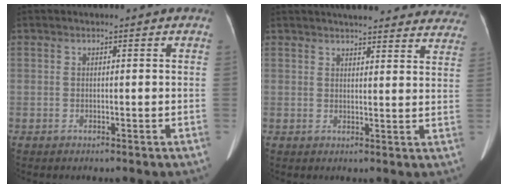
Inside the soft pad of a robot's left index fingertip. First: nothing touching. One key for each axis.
{"total": 22.7, "fx": 20.7, "fy": 4.7, "fz": 8.0, "tx": -0.095, "ty": -0.020, "tz": 0.230}